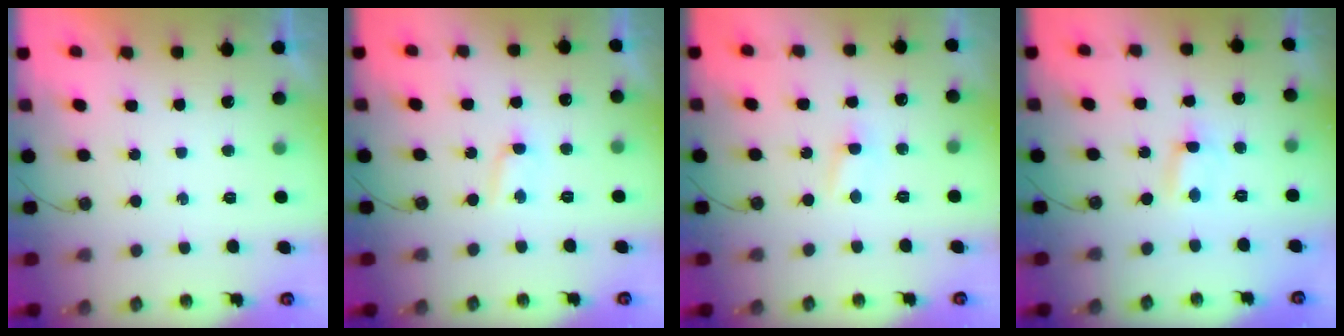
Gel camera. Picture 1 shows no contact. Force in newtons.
{"total": 2.4, "press": 2.3, "slide": 0.4}
{"total": 2.8, "press": 2.8, "slide": 0.3}
{"total": 0.6, "press": 0.4, "slide": 0.4}